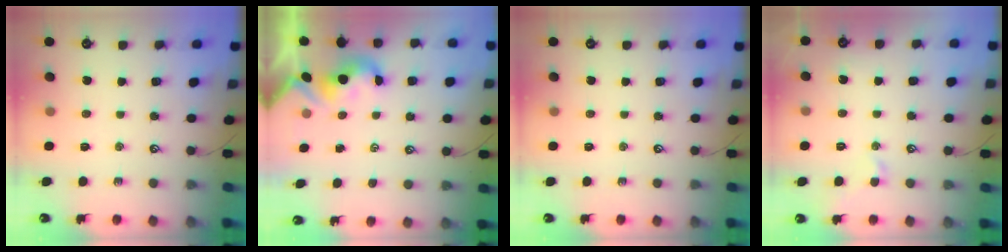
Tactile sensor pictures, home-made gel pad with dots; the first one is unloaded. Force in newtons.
{"total": 2.2, "press": 2.1, "slide": 0.5}
{"total": 0.0}
{"total": 0.0}